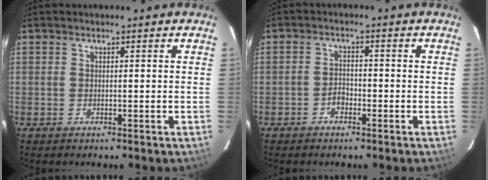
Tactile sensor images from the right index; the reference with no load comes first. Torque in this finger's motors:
{"motor_torque": [0.24, 0.09, 0.09, 0.02]}